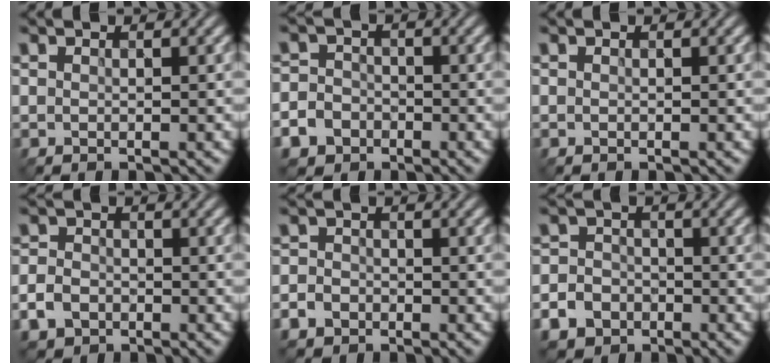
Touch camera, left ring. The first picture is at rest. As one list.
[{"total": 5.8, "force": [-3.3, 4.6, 1.3], "torque": [-0.017, -0.018, -0.073]}, {"total": 0.0}, {"total": 3.0, "force": [-1.5, 2.3, 1.3], "torque": [-0.028, -0.004, -0.034]}, {"total": 3.2, "force": [-1.7, 2.5, 1.0], "torque": [-0.008, -0.005, -0.039]}, {"total": 6.4, "force": [-3.6, 5.1, 1.6], "torque": [-0.023, -0.024, -0.079]}]